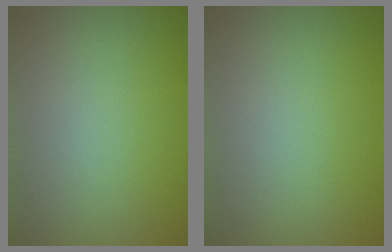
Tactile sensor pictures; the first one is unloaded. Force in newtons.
{"total": 0.0}